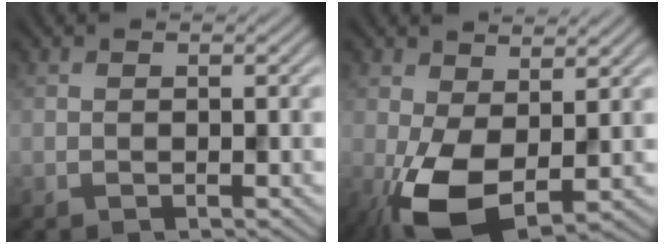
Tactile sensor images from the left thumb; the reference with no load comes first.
{"total": 8.2, "force": [-0.6, 4.4, 6.9], "torque": [-0.157, -0.008, -0.016]}